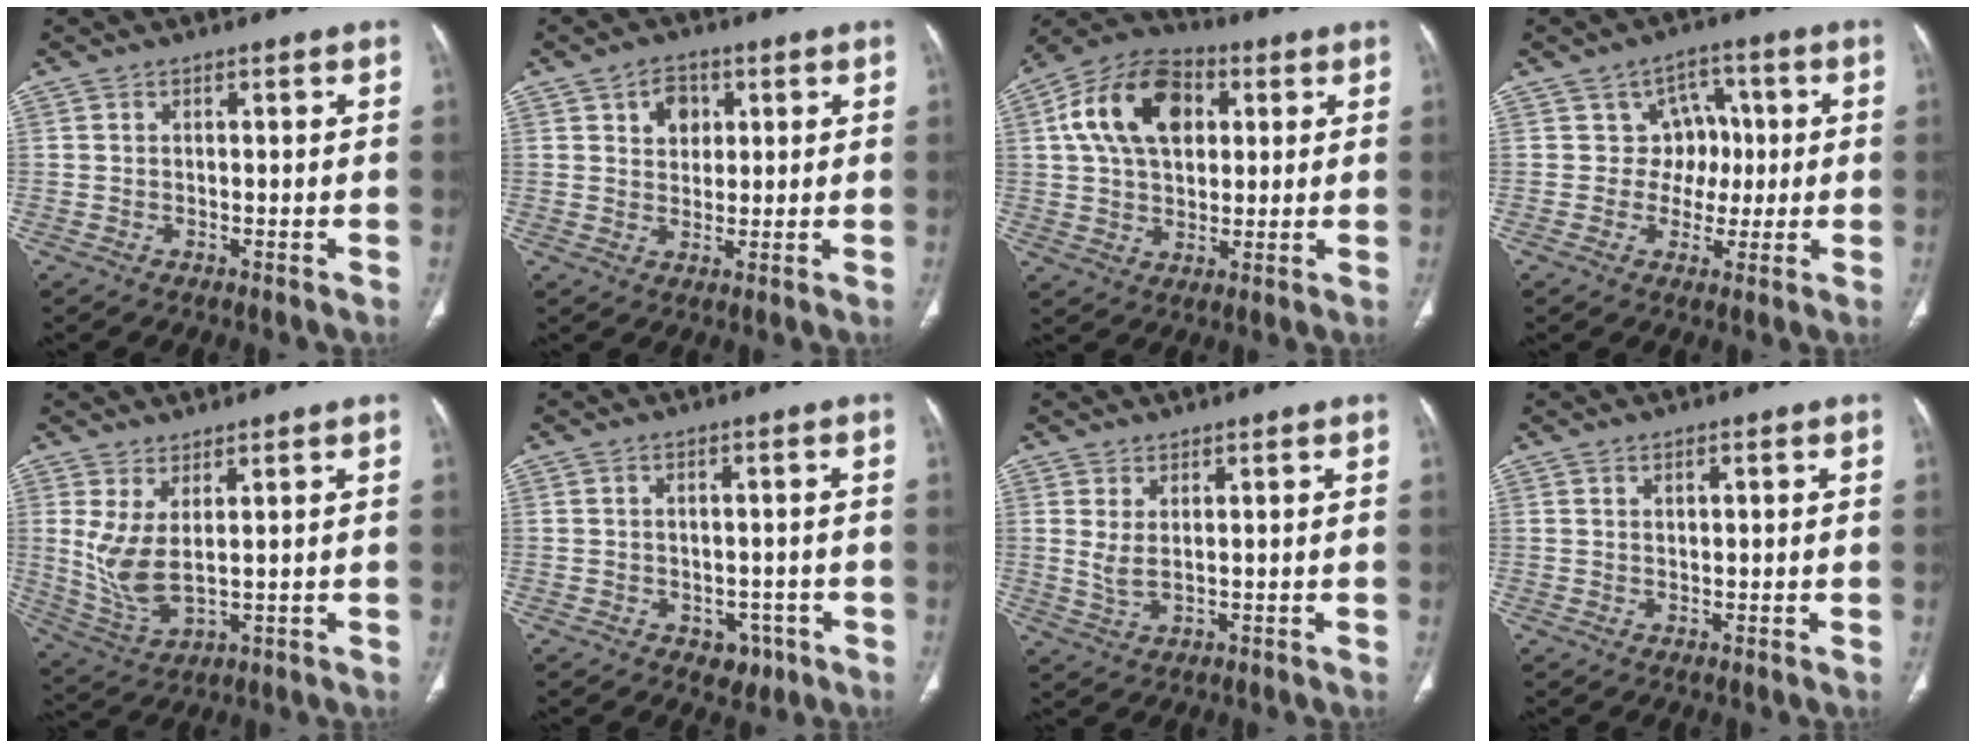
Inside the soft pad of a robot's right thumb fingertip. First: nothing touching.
{"total": 5.2, "force": [2.0, 3.9, 2.8], "torque": [-0.018, -0.006, 0.031]}
{"total": 16.6, "force": [4.4, 11.1, 11.5], "torque": [-0.185, 0.012, 0.070]}
{"total": 6.4, "force": [0.5, 5.9, 2.3], "torque": [0.021, 0.012, -0.001]}
{"total": 7.9, "force": [2.0, 2.9, 7.1], "torque": [-0.163, -0.026, 0.057]}
{"total": 4.1, "force": [-1.8, 3.1, 2.0], "torque": [-0.006, 0.010, -0.014]}
{"total": 3.2, "force": [1.1, 1.0, 2.9], "torque": [-0.065, -0.010, 0.032]}
{"total": 0.9, "force": [0.5, 0.4, 0.7], "torque": [-0.013, -0.003, 0.010]}